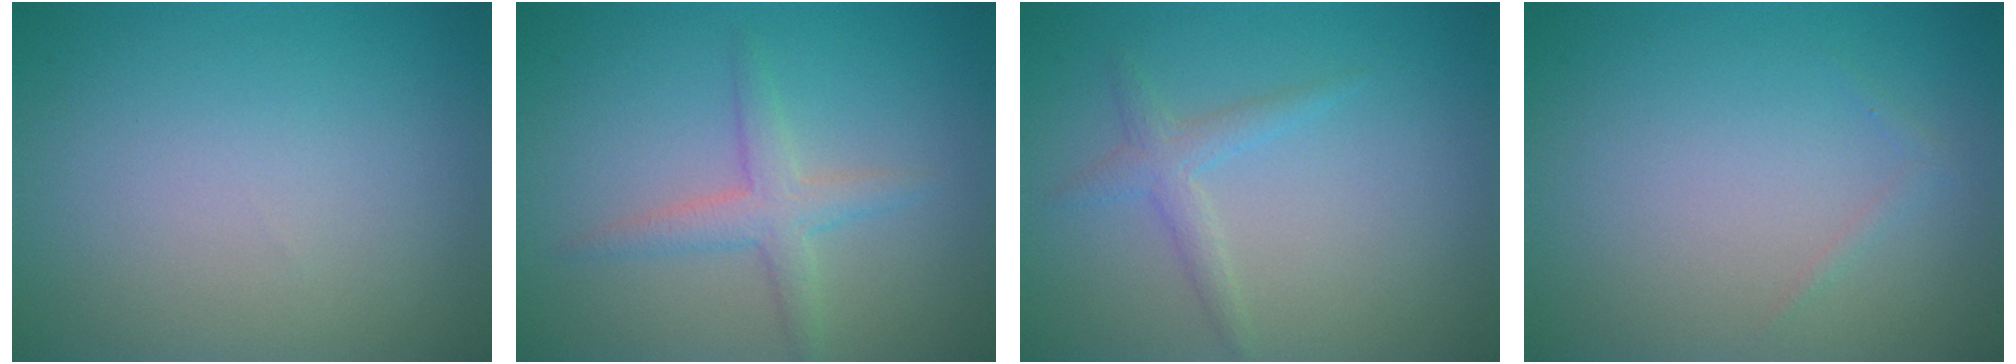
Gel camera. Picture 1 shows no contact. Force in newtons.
{"total": 2.5, "press": 2.5, "slide": 0.1}
{"total": 1.7, "press": 1.7, "slide": 0.0}
{"total": 0.5, "press": 0.5, "slide": 0.0}